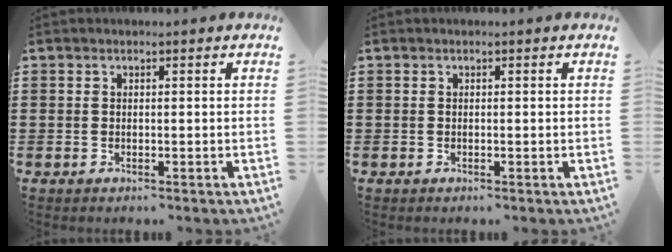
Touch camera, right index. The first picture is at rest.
{"total": 0.0}